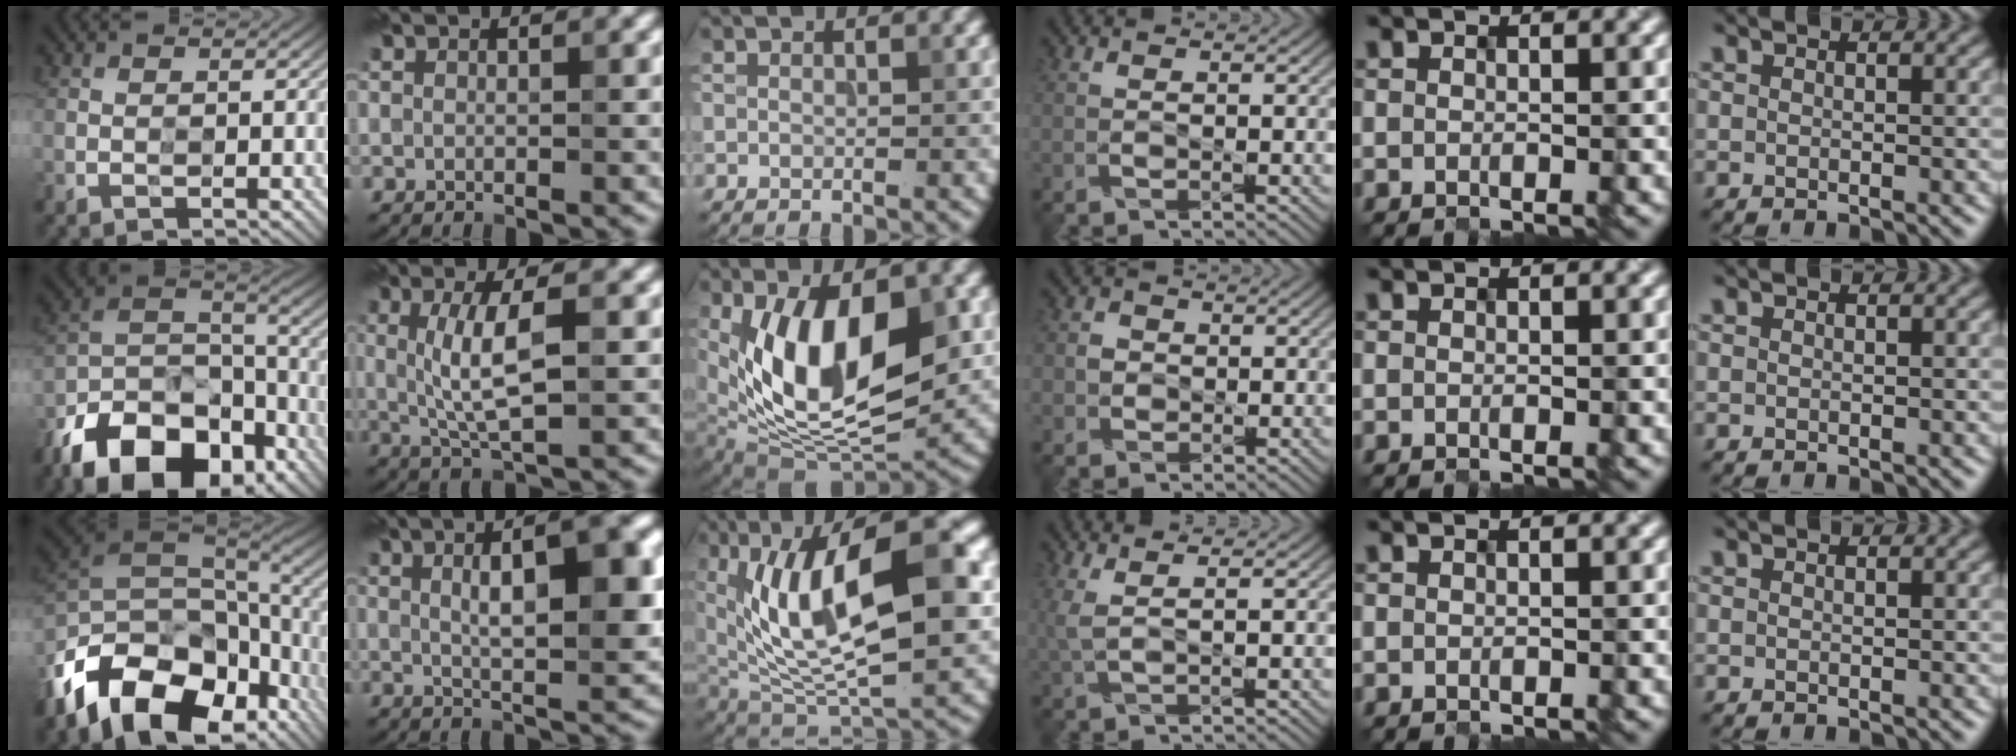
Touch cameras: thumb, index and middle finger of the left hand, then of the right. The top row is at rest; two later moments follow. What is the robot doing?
{"motion": "extract", "object": "keycard holder"}